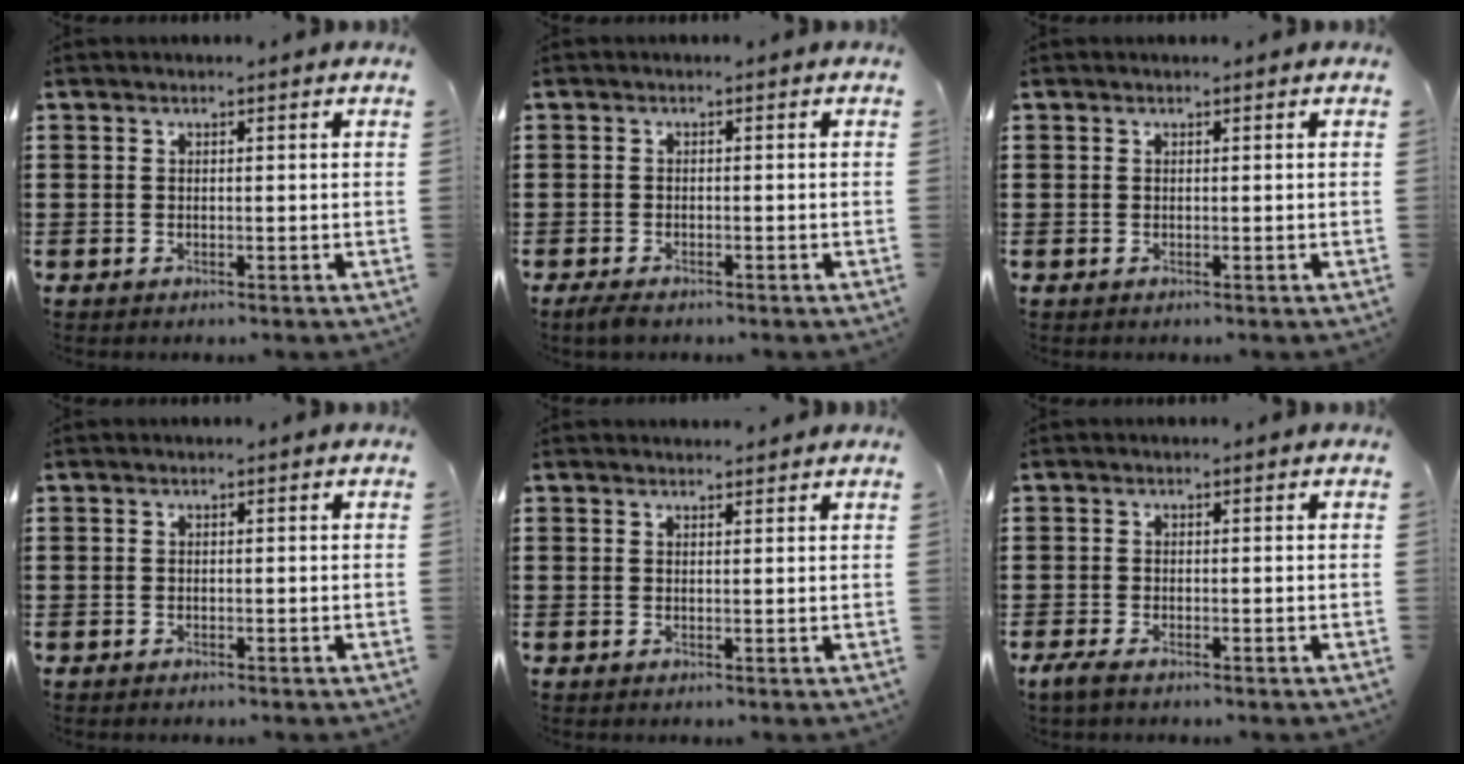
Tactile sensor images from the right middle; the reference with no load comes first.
{"total": 1.3, "force": [-1.0, 0.4, 0.6], "torque": [-0.021, -0.004, -0.023]}
{"total": 0.0}
{"total": 0.0}
{"total": 1.1, "force": [1.0, 0.2, 0.1], "torque": [0.004, -0.003, 0.018]}
{"total": 1.5, "force": [-0.9, 0.3, 1.1], "torque": [-0.035, -0.006, -0.022]}